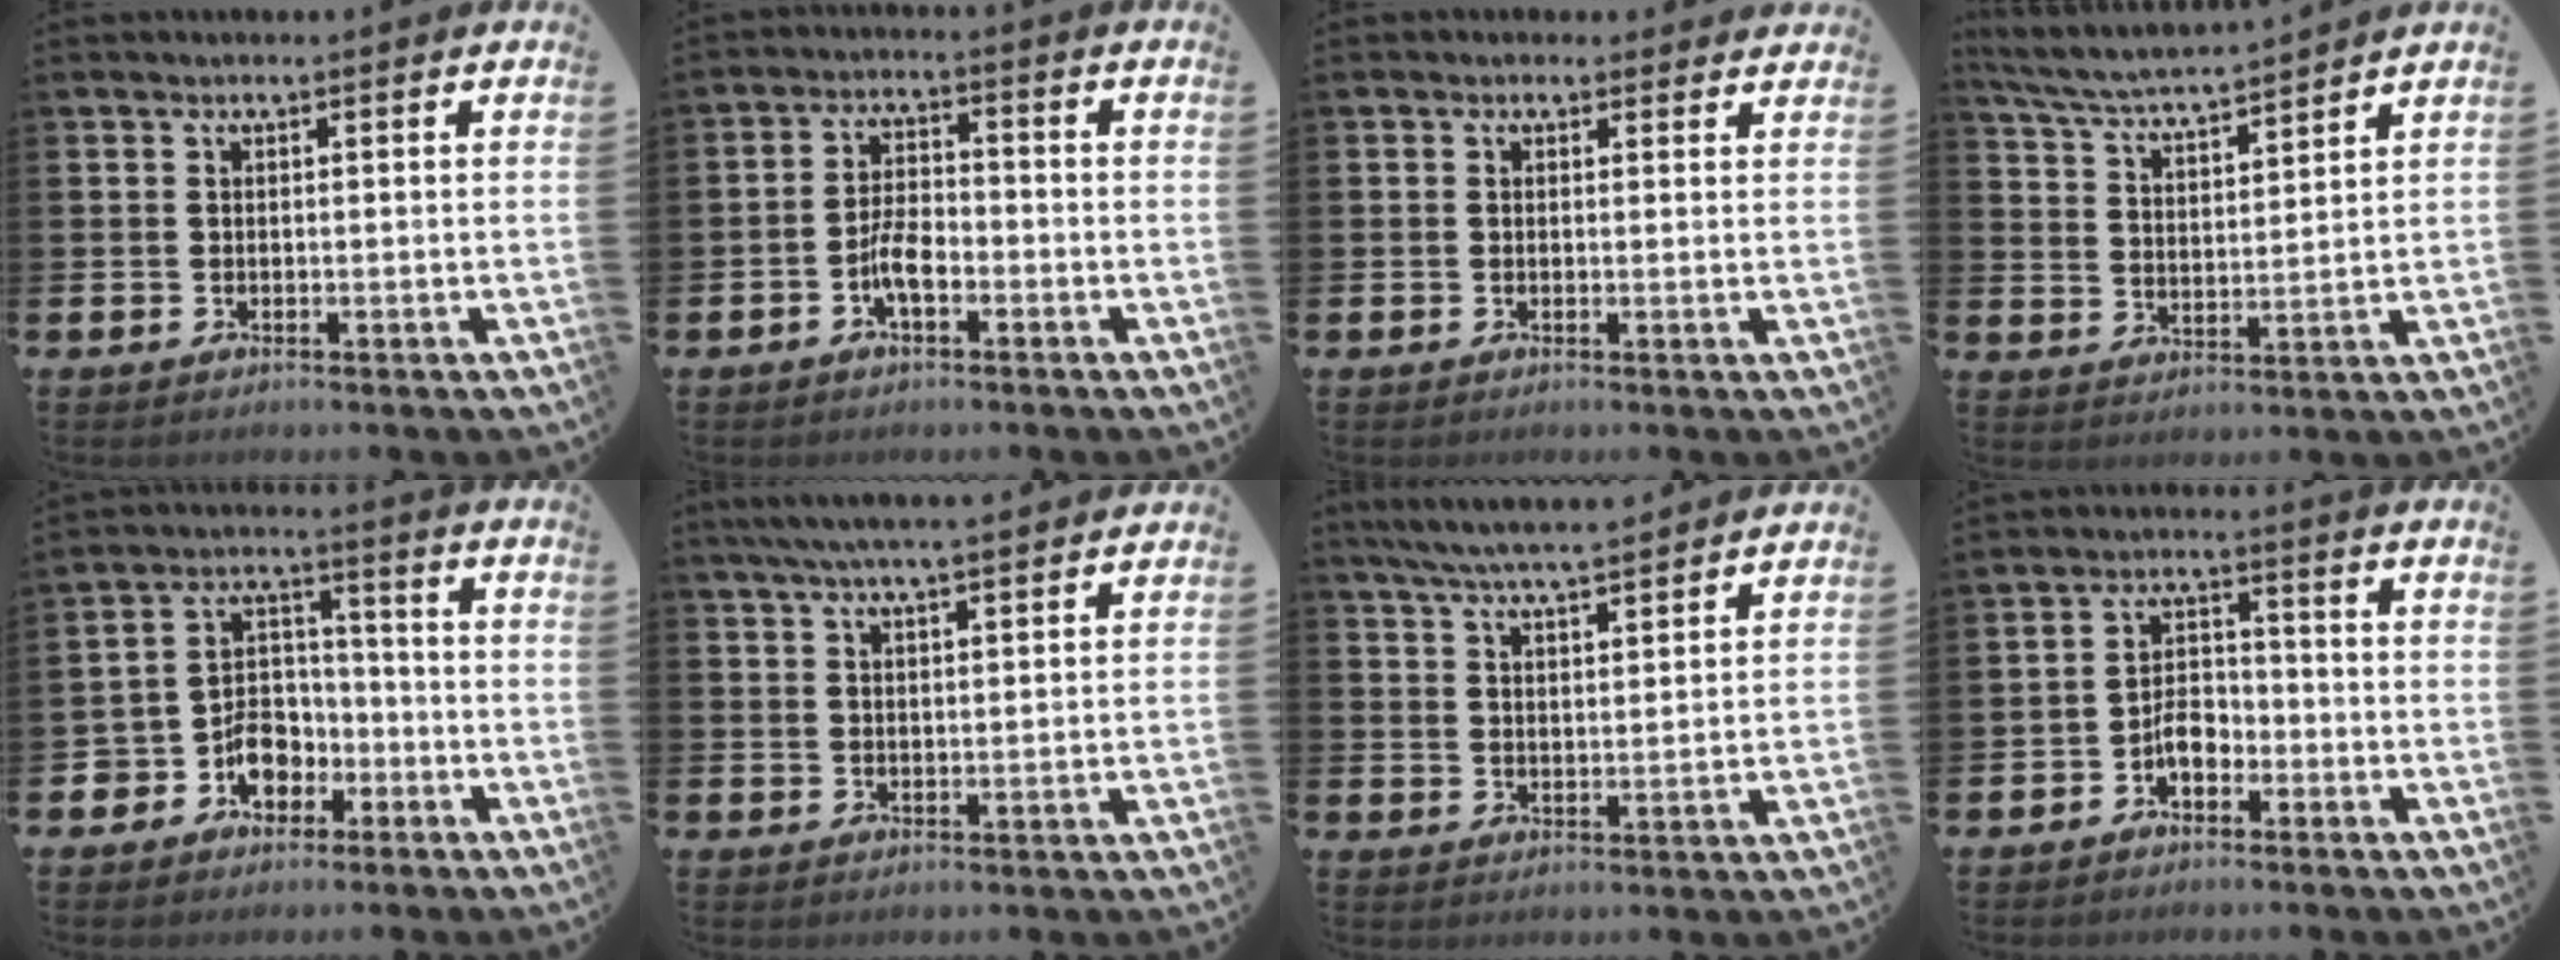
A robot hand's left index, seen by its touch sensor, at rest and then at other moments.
{"total": 4.2, "force": [-1.9, 1.8, 3.3], "torque": [-0.065, 0.007, -0.036]}
{"total": 0.8, "force": [0.5, 0.6, 0.0], "torque": [0.010, 0.004, 0.007]}
{"total": 5.1, "force": [5.0, 0.0, 1.0], "torque": [-0.044, -0.039, 0.084]}
{"total": 6.7, "force": [-3.0, 5.3, 2.8], "torque": [-0.071, 0.008, -0.059]}
{"total": 5.3, "force": [4.8, 0.4, 2.2], "torque": [-0.050, -0.011, 0.087]}
{"total": 6.3, "force": [6.0, 0.4, 1.7], "torque": [-0.054, -0.025, 0.109]}
{"total": 3.8, "force": [-2.1, 2.2, 2.2], "torque": [-0.034, 0.008, -0.044]}